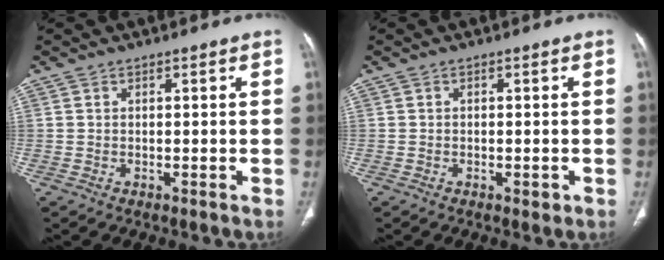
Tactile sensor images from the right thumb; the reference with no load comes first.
{"total": 1.3, "force": [-0.5, 0.8, 0.9], "torque": [-0.008, 0.000, -0.006]}